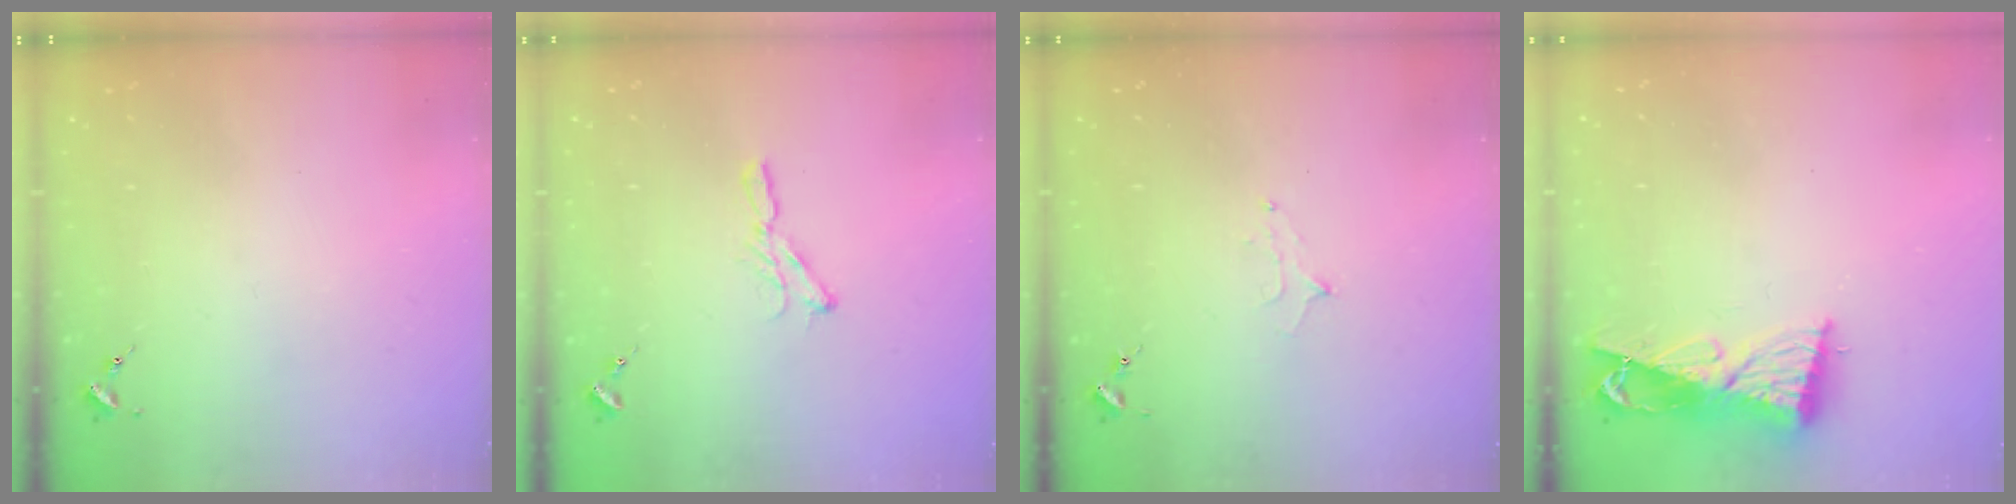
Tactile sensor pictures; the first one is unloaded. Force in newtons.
{"total": 5.7, "press": 5.7, "slide": 0.1}
{"total": 5.8, "press": 5.7, "slide": 0.6}
{"total": 9.5, "press": 9.4, "slide": 0.8}